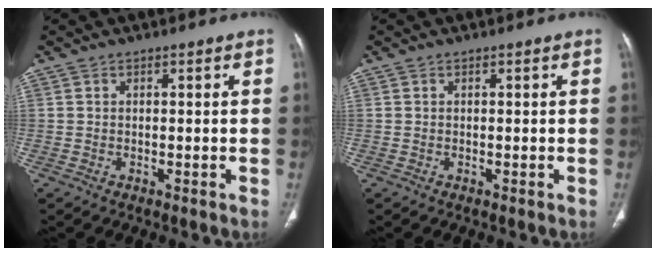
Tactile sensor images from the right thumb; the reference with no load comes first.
{"total": 0.0}